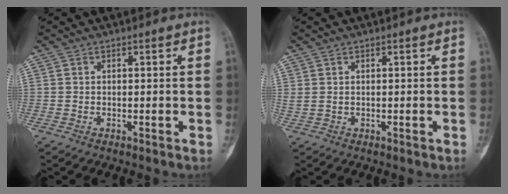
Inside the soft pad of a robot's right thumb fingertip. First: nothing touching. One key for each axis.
{"total": 1.0, "fx": 0.3, "fy": 0.6, "fz": 0.6, "tx": -0.020, "ty": 0.001, "tz": 0.013}